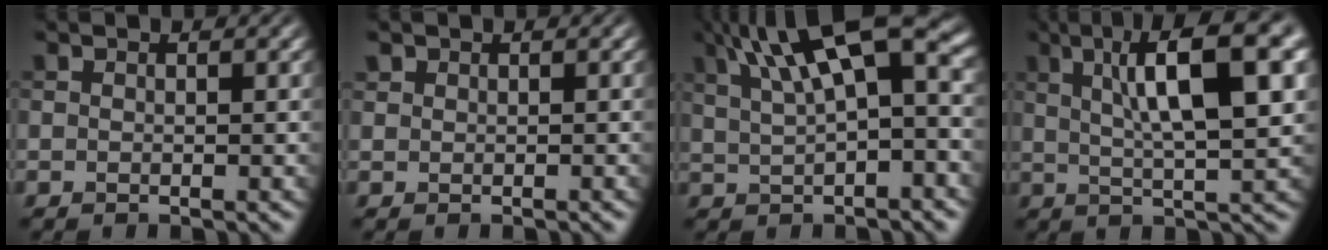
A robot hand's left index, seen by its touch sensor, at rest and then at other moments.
{"total": 0.7, "force": [0.5, 0.5, -0.1], "torque": [0.005, 0.000, 0.009]}
{"total": 11.6, "force": [4.8, 3.7, 9.8], "torque": [-0.176, 0.022, 0.081]}
{"total": 11.5, "force": [3.9, 2.8, 10.4], "torque": [-0.152, 0.015, 0.059]}